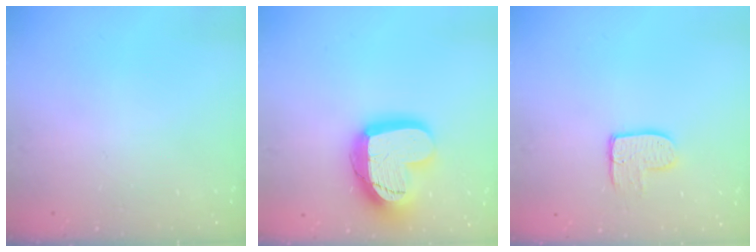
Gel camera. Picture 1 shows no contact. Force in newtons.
{"total": 19.5, "press": 19.4, "slide": 1.4}
{"total": 8.8, "press": 8.8, "slide": 0.6}